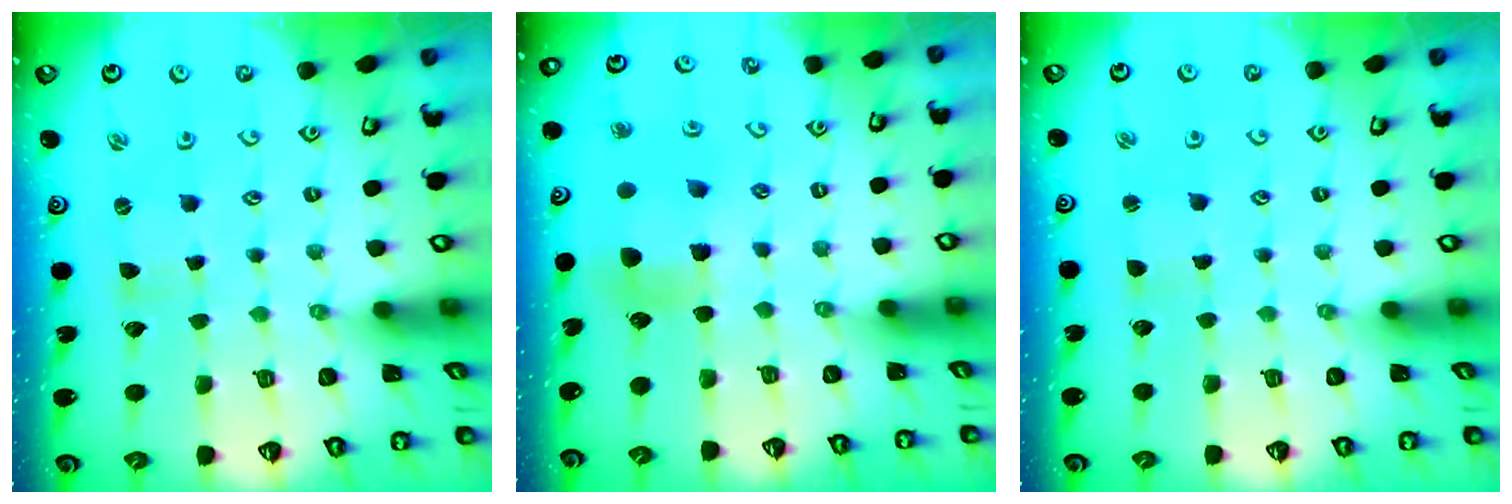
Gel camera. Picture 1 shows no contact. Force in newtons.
{"total": 7.0, "press": 6.9, "slide": 1.1}
{"total": 1.6, "press": 1.6, "slide": 0.3}